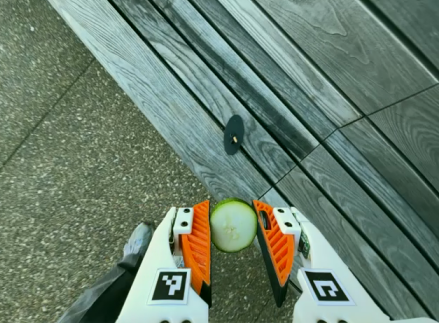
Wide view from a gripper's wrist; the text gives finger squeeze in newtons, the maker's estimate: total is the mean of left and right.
{"total": 11.2, "left": 11.5, "right": 10.9}